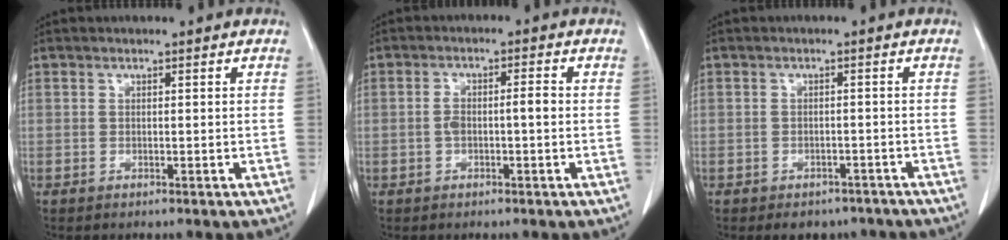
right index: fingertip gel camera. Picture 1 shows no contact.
{"total": 4.0, "force": [-0.3, 1.2, 3.8], "torque": [-0.078, 0.014, -0.004]}
{"total": 4.5, "force": [-3.5, 2.8, 0.7], "torque": [0.006, 0.013, -0.044]}